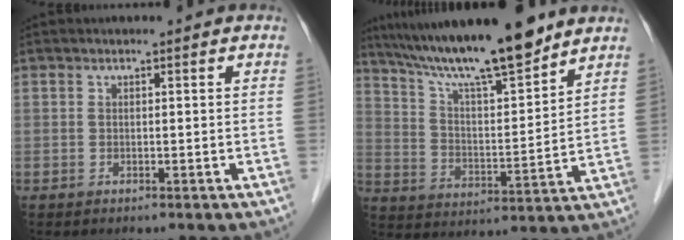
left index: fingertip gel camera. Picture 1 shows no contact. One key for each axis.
{"total": 16.5, "fx": 13.6, "fy": 1.1, "fz": 9.3, "tx": -0.156, "ty": 0.008, "tz": 0.235}